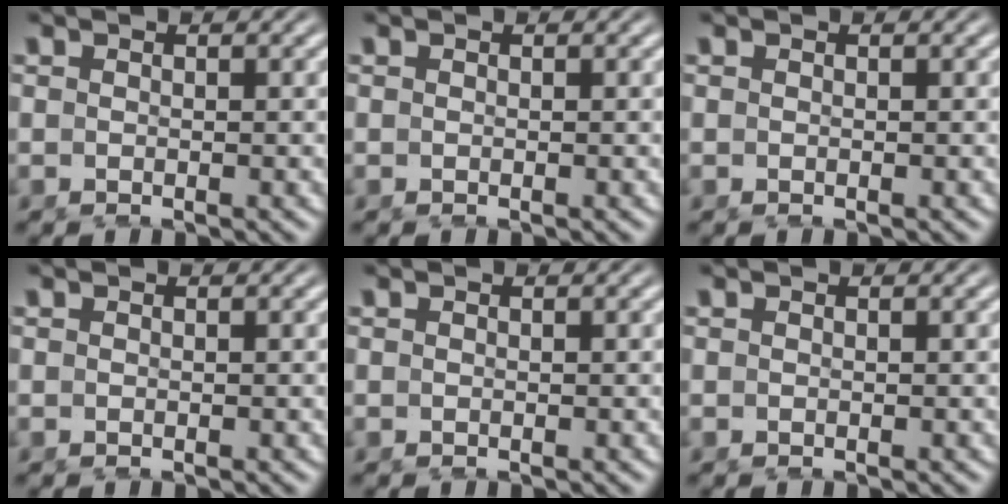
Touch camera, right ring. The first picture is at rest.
{"total": 0.0}
{"total": 0.0}
{"total": 0.0}
{"total": 0.0}
{"total": 0.0}